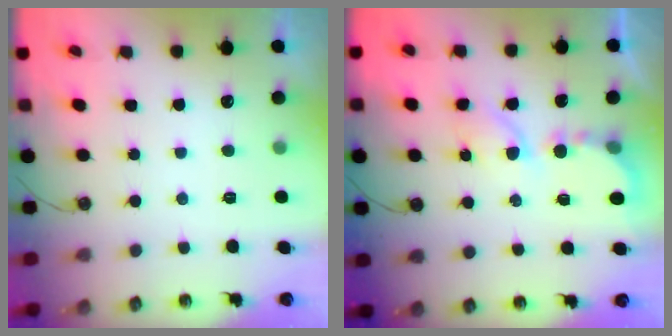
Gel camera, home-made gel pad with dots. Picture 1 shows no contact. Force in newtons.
{"total": 6.3, "press": 6.2, "slide": 0.7}